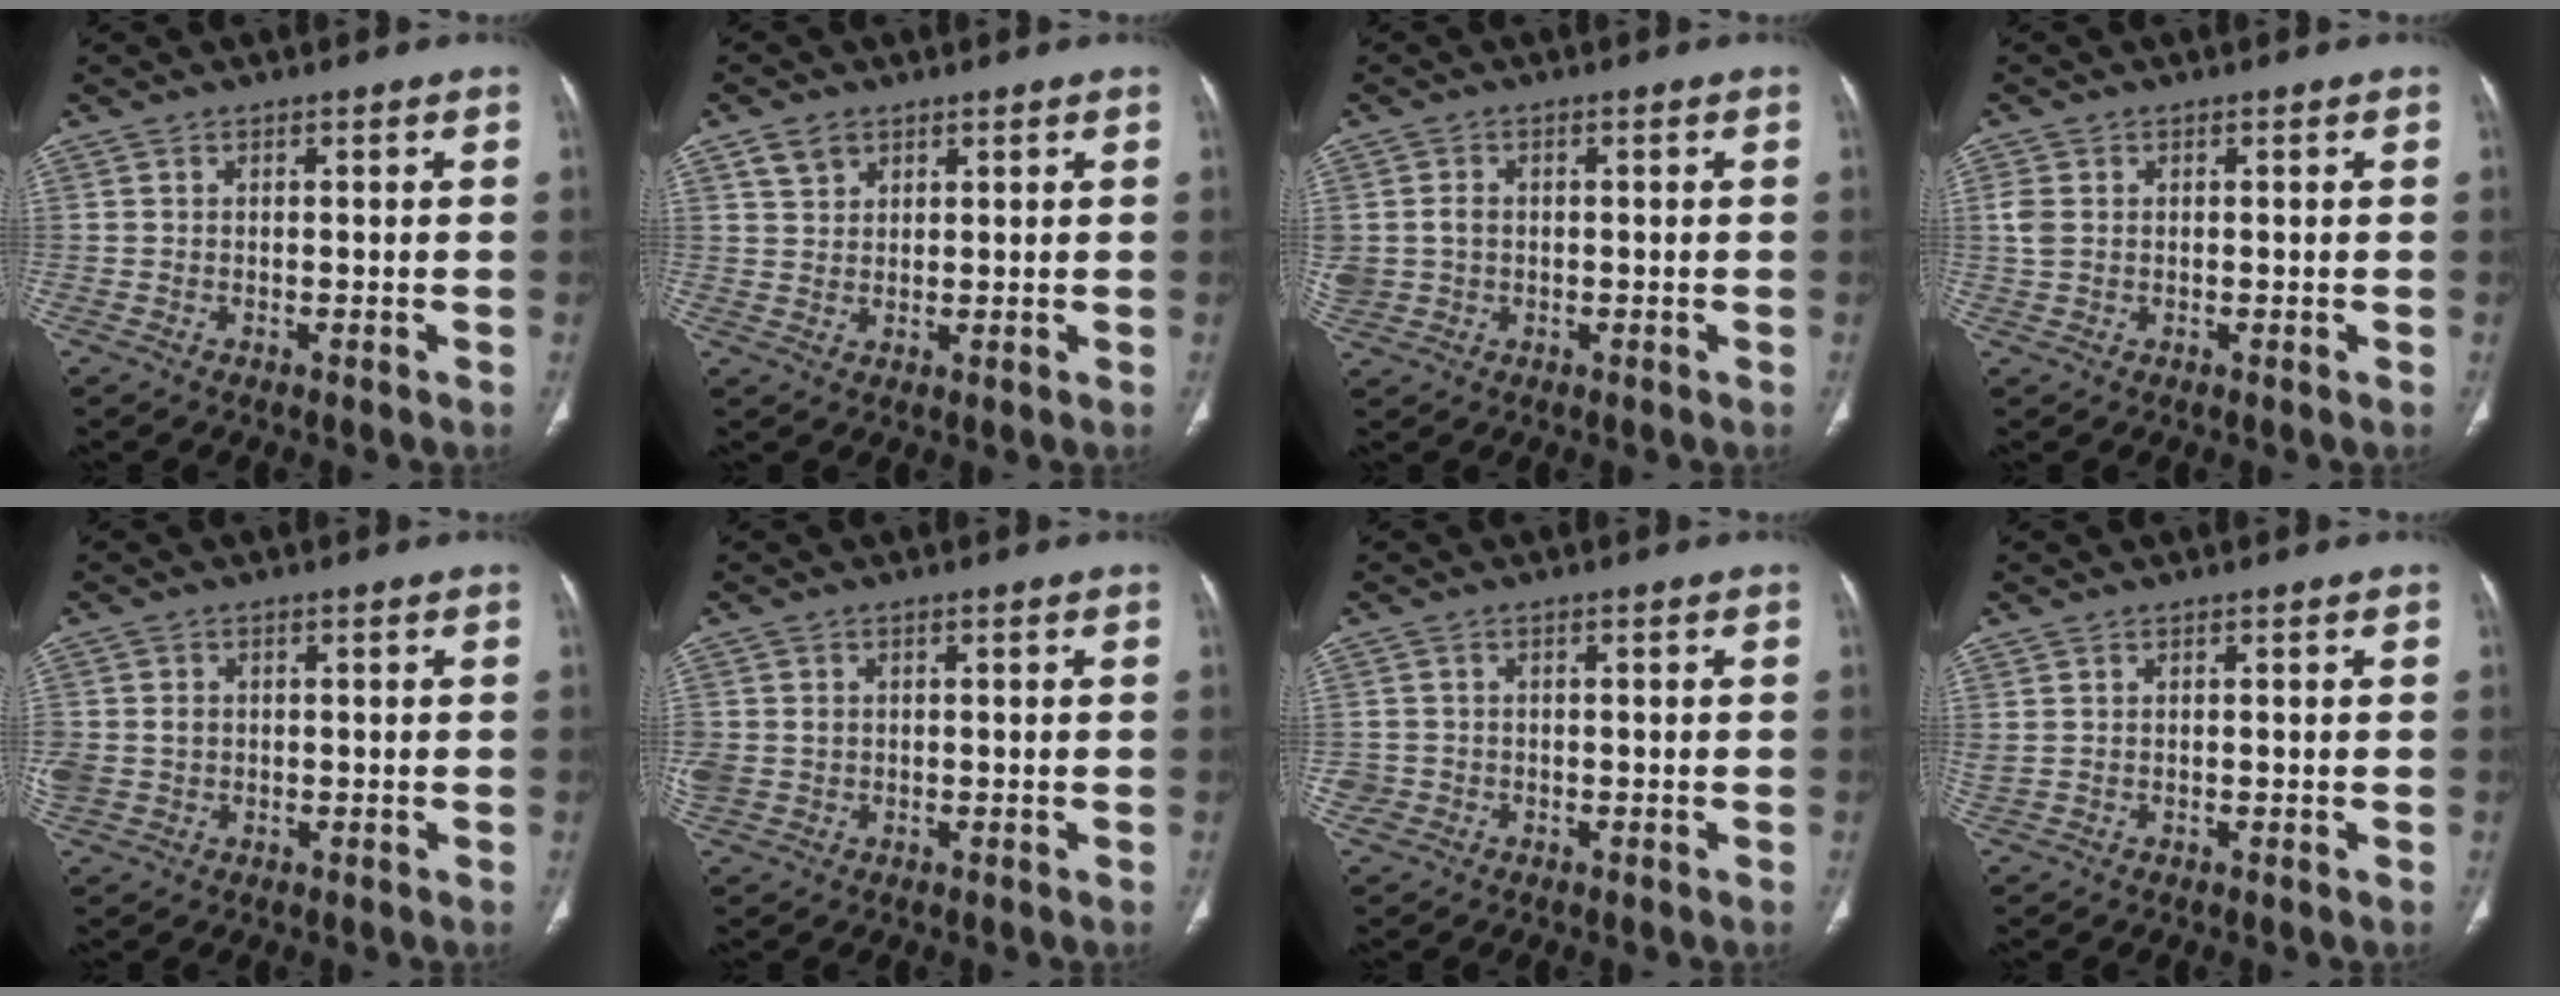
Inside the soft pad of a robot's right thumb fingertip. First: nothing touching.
{"total": 3.6, "force": [2.2, 2.5, 1.4], "torque": [-0.016, -0.008, 0.047]}
{"total": 4.6, "force": [0.2, 3.9, 2.5], "torque": [-0.054, 0.009, 0.011]}
{"total": 2.5, "force": [0.4, 1.9, 1.6], "torque": [-0.042, 0.003, 0.009]}
{"total": 5.2, "force": [0.1, 4.4, 2.8], "torque": [-0.070, 0.008, 0.010]}
{"total": 4.3, "force": [0.1, 3.7, 2.3], "torque": [-0.059, 0.008, 0.012]}
{"total": 2.2, "force": [-0.6, 2.1, 0.3], "torque": [0.003, 0.009, -0.012]}
{"total": 1.0, "force": [0.4, 0.6, 0.7], "torque": [-0.027, 0.002, 0.013]}